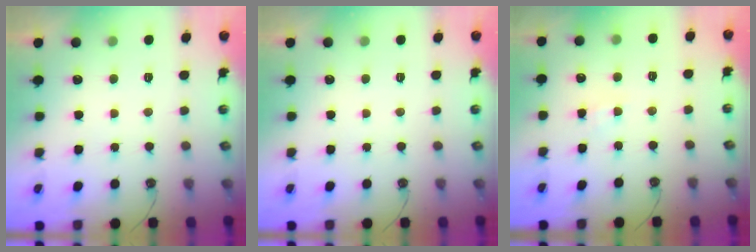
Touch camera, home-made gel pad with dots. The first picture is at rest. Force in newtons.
{"total": 0.0}
{"total": 4.4, "press": 4.4, "slide": 0.6}